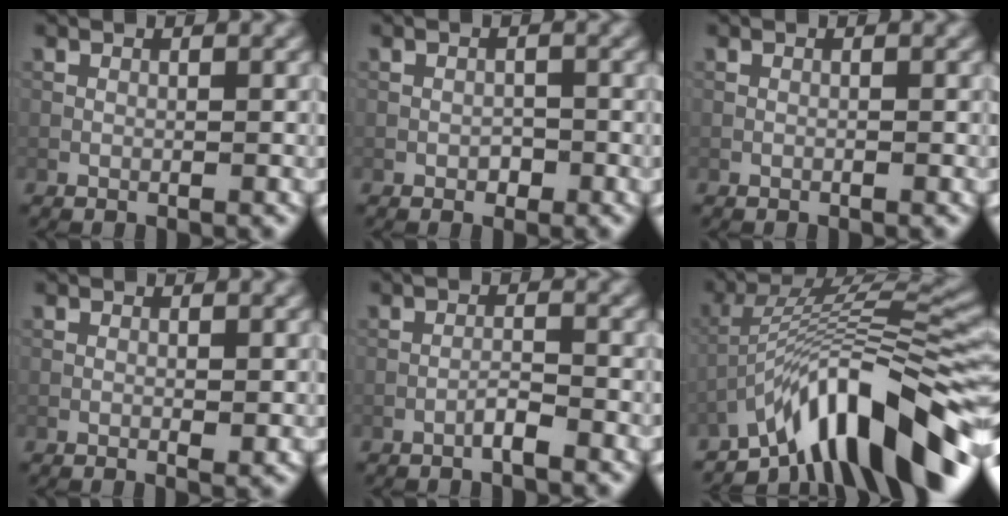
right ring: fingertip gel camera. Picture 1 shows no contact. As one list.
[{"total": 1.0, "force": [-0.5, 0.7, 0.5], "torque": [-0.006, 0.000, -0.009]}, {"total": 0.0}, {"total": 0.8, "force": [-0.1, 0.3, 0.7], "torque": [-0.011, -0.003, -0.002]}, {"total": 1.4, "force": [-1.0, 0.1, 1.0], "torque": [-0.017, 0.005, -0.022]}, {"total": 11.6, "force": [-7.9, 2.4, 8.1], "torque": [-0.118, 0.021, -0.135]}]